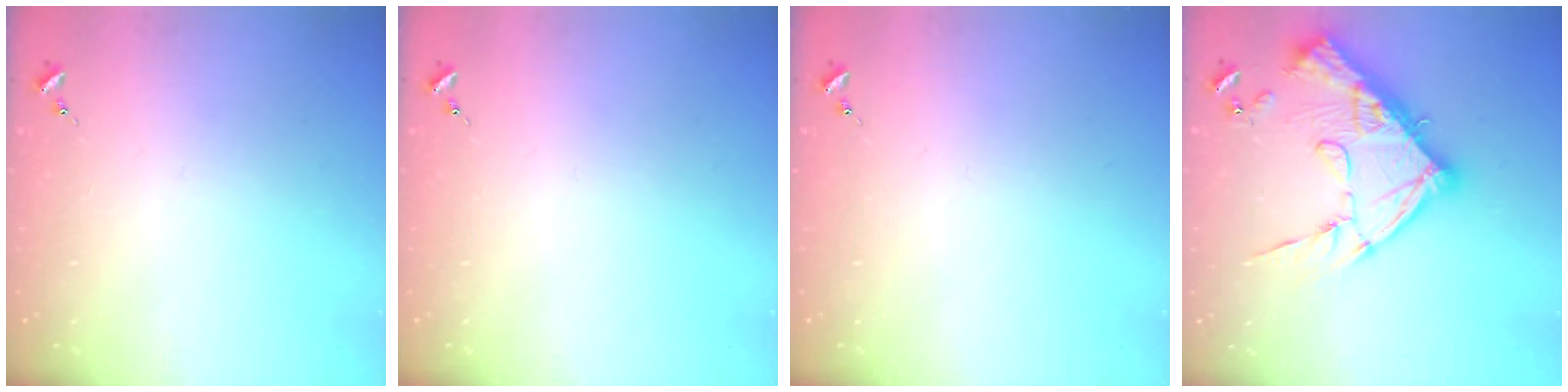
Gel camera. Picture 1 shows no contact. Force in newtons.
{"total": 0.0}
{"total": 0.0}
{"total": 20.7, "press": 20.6, "slide": 2.2}